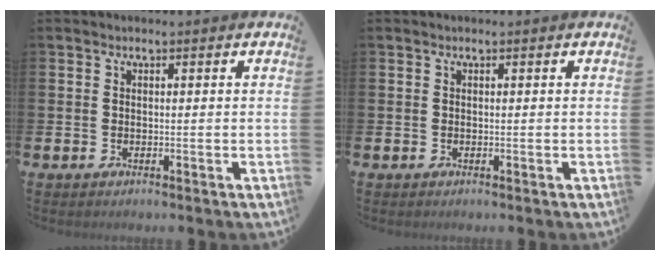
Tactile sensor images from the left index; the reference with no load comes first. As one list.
[{"total": 0.0}]